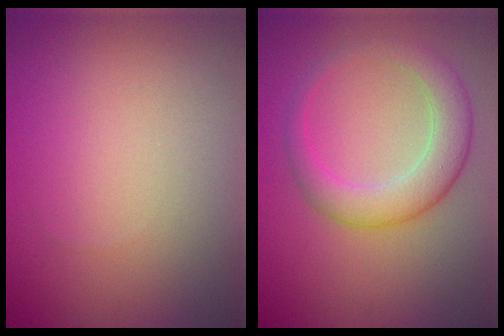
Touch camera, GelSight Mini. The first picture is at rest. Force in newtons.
{"total": 4.7, "press": 4.7, "slide": 0.1}